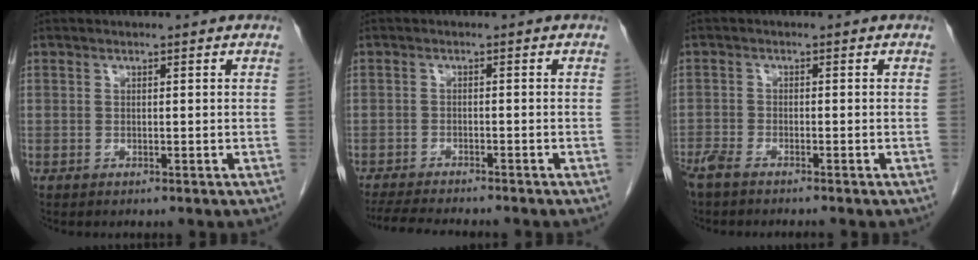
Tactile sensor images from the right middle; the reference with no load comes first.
{"total": 9.0, "force": [-8.1, 0.9, 3.9], "torque": [-0.058, -0.015, -0.121]}
{"total": 4.7, "force": [-4.0, 0.6, 2.3], "torque": [-0.044, -0.010, -0.070]}